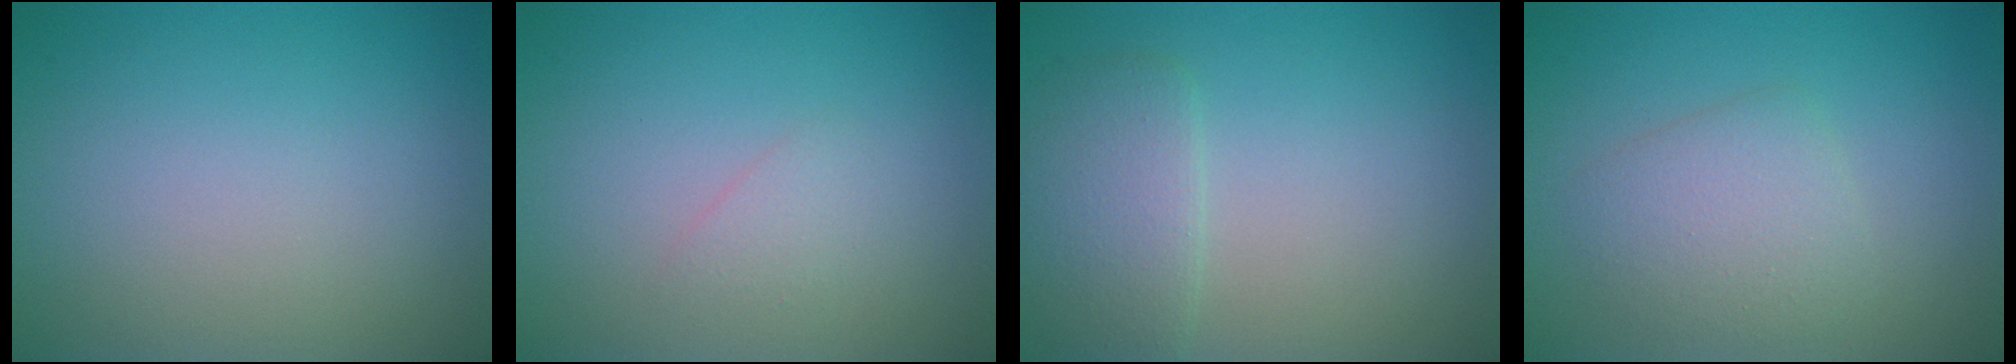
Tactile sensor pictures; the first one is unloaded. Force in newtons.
{"total": 1.0, "press": 1.0, "slide": 0.1}
{"total": 3.0, "press": 3.0, "slide": 0.1}
{"total": 3.0, "press": 3.0, "slide": 0.0}